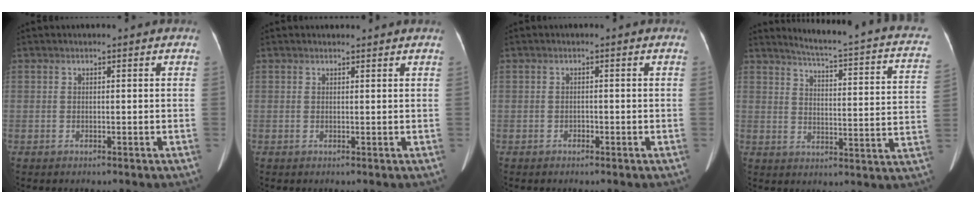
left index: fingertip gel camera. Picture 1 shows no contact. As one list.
[{"total": 1.5, "force": [1.5, 0.1, 0.0], "torque": [-0.012, 0.007, 0.016]}, {"total": 0.7, "force": [-0.6, 0.3, 0.1], "torque": [-0.003, -0.003, -0.012]}, {"total": 18.5, "force": [15.3, 2.1, 10.2], "torque": [-0.136, -0.041, 0.169]}]